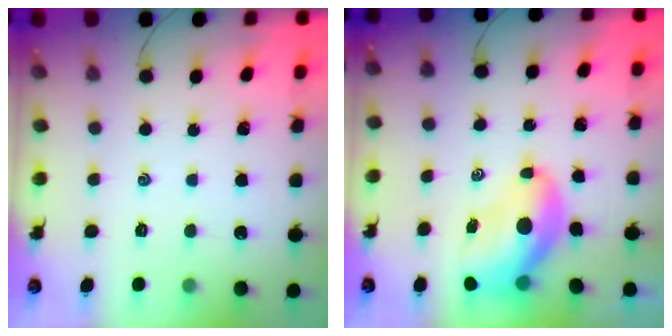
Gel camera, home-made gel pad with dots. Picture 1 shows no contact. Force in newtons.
{"total": 10.5, "press": 10.2, "slide": 2.5}